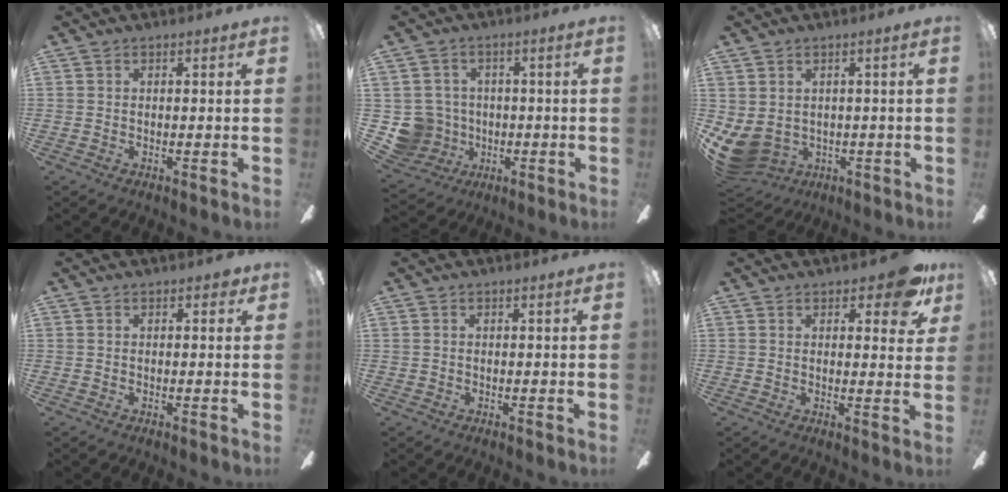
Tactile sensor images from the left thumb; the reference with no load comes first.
{"total": 8.1, "force": [-1.0, 8.0, 1.3], "torque": [-0.066, 0.005, -0.013]}
{"total": 5.9, "force": [-0.6, 4.7, 3.6], "torque": [-0.108, -0.012, -0.011]}
{"total": 1.2, "force": [0.5, 0.7, 0.8], "torque": [-0.009, 0.001, 0.006]}
{"total": 0.0}
{"total": 8.1, "force": [4.9, 3.4, 5.5], "torque": [-0.056, -0.021, 0.081]}